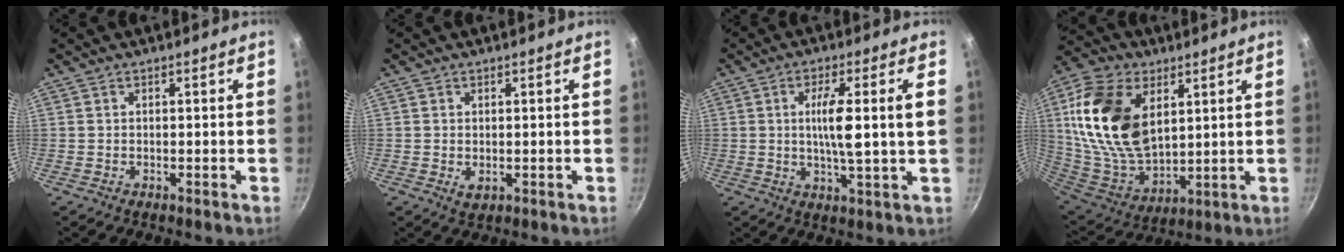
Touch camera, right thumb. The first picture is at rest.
{"total": 1.8, "force": [0.1, 1.2, 1.2], "torque": [-0.021, -0.004, 0.004]}
{"total": 9.9, "force": [1.0, 1.0, 9.8], "torque": [-0.171, -0.002, 0.017]}
{"total": 21.8, "force": [6.5, 13.4, 15.9], "torque": [-0.289, -0.026, 0.131]}